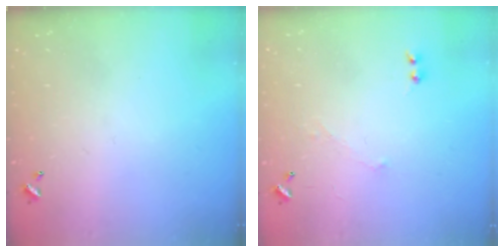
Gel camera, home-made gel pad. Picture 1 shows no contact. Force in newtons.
{"total": 0.9, "press": 0.3, "slide": 0.8}